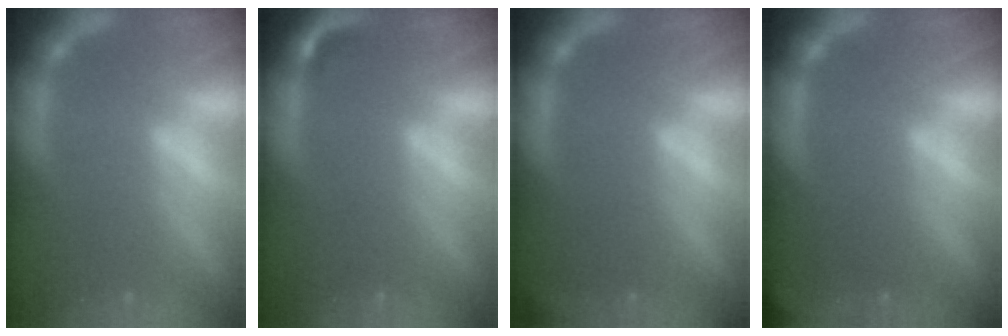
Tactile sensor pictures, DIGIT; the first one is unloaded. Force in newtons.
{"total": 0.9}
{"total": 0.9}
{"total": 5.4}